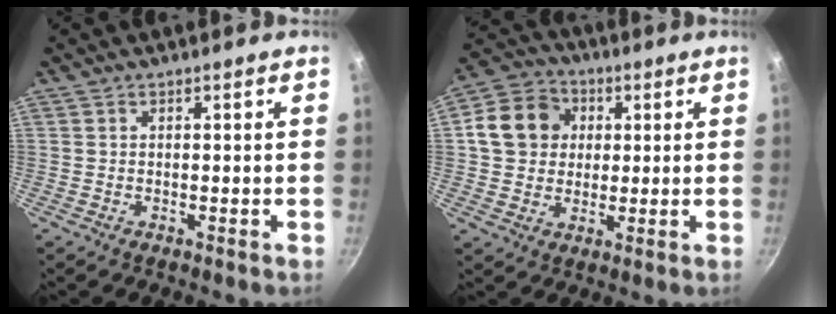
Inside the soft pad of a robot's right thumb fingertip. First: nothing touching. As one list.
[{"total": 11.6, "force": [2.1, 10.0, 5.5], "torque": [-0.073, 0.015, 0.024]}]